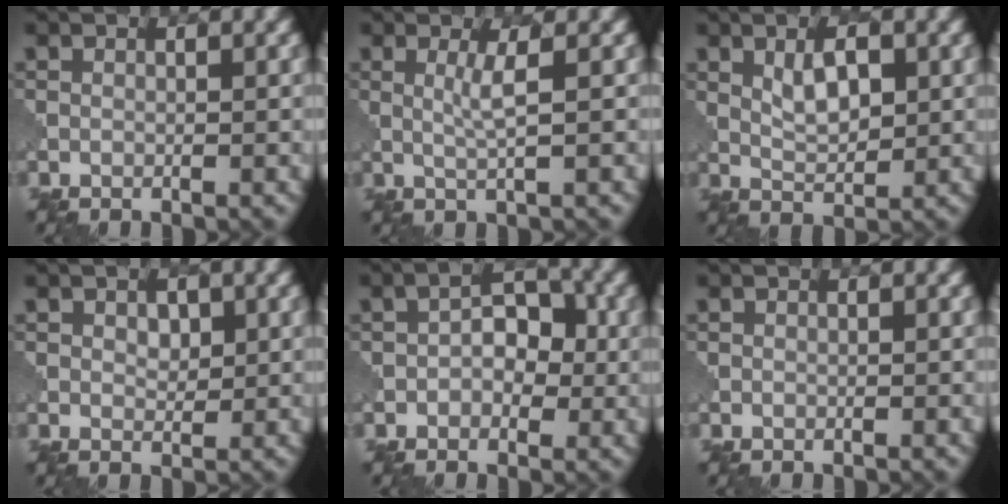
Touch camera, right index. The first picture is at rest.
{"total": 2.1, "force": [0.3, 0.3, 2.1], "torque": [-0.041, 0.000, 0.003]}
{"total": 3.3, "force": [1.0, 1.4, 2.8], "torque": [-0.054, 0.001, 0.020]}
{"total": 1.5, "force": [0.5, 1.0, 1.0], "torque": [-0.016, -0.001, 0.010]}
{"total": 3.5, "force": [-0.2, 2.3, 2.7], "torque": [-0.035, 0.007, -0.013]}
{"total": 0.0}